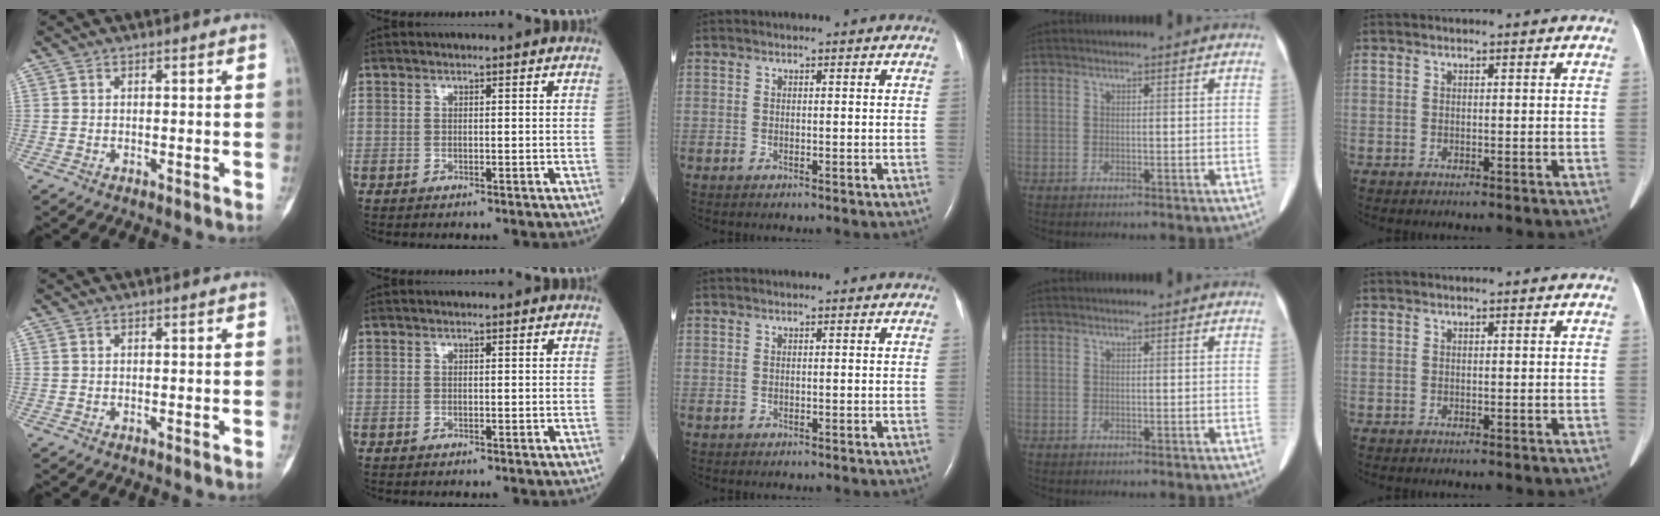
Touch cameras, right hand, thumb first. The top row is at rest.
{}